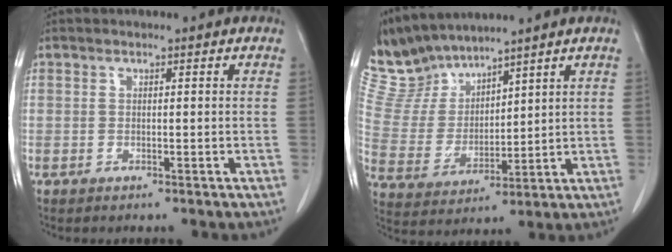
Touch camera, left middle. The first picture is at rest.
{"total": 9.1, "force": [9.0, 1.4, 0.6], "torque": [-0.036, 0.009, 0.207]}